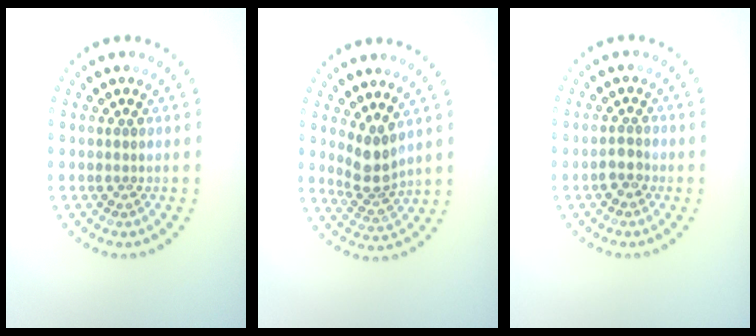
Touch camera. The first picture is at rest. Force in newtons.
{"total": 2.8, "press": 2.2, "slide": 1.8}
{"total": 1.7, "press": 1.4, "slide": 0.8}